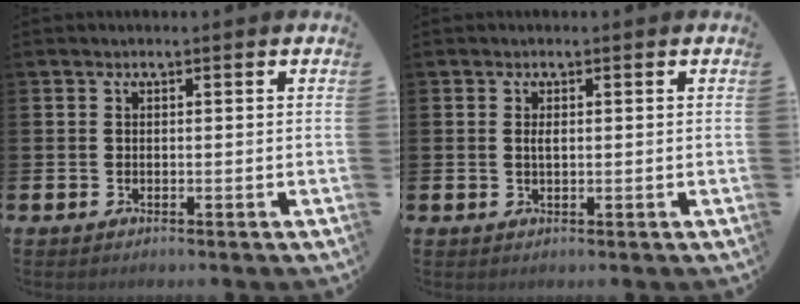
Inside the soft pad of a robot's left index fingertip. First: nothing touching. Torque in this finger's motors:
{"motor_torque": [0.40, -0.20, 0.04, 0.04]}